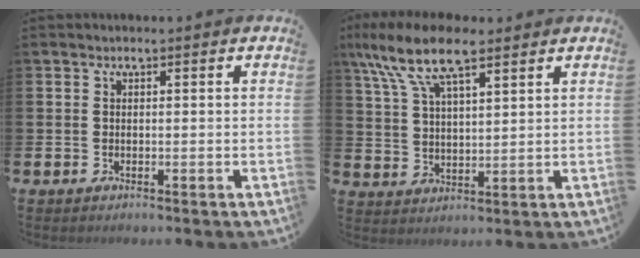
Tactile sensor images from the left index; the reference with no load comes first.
{"total": 10.0, "force": [7.4, 3.2, 6.0], "torque": [-0.130, -0.014, 0.133]}